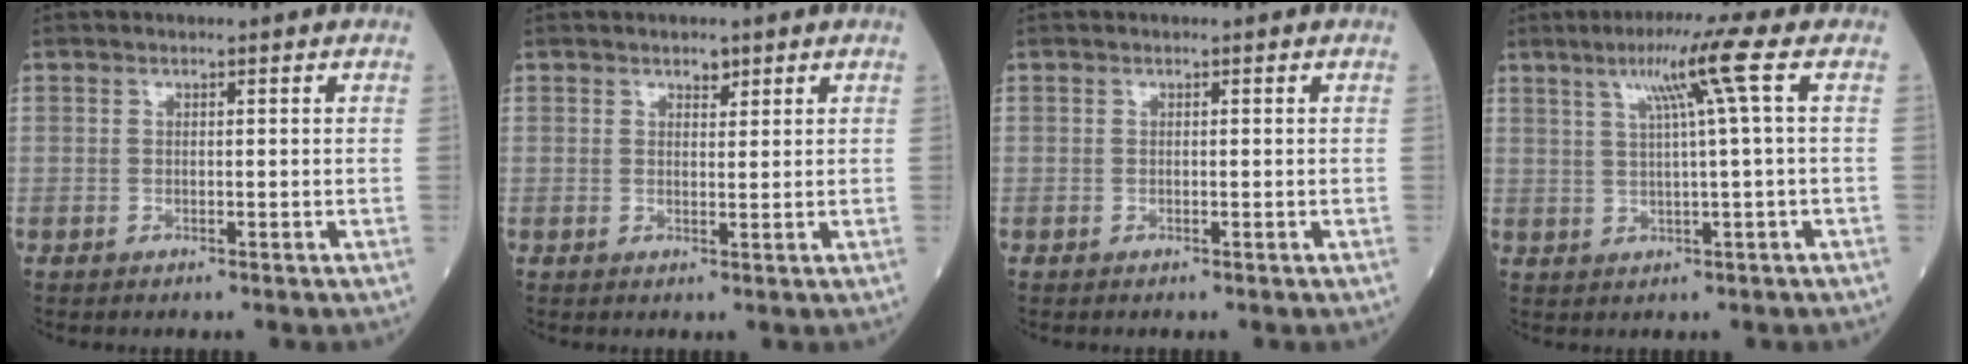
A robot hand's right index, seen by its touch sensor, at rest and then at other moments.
{"total": 2.0, "force": [1.4, 1.1, 1.0], "torque": [-0.024, 0.001, 0.026]}
{"total": 0.0}
{"total": 7.4, "force": [2.7, -1.5, 6.7], "torque": [-0.120, 0.011, 0.050]}